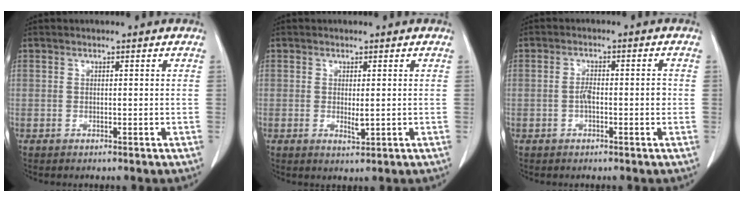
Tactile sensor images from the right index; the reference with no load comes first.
{"total": 1.9, "force": [-0.1, 0.5, 1.8], "torque": [-0.034, -0.006, 0.003]}
{"total": 3.4, "force": [-0.6, 1.1, 3.1], "torque": [-0.057, 0.006, -0.008]}